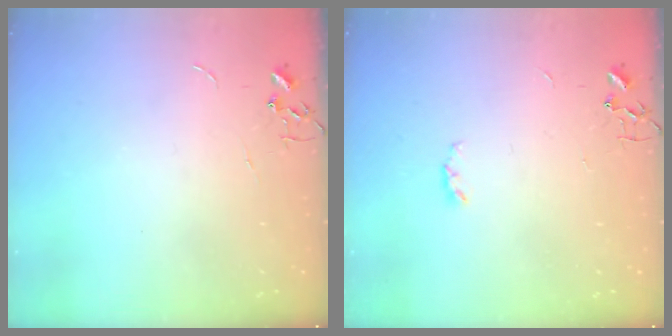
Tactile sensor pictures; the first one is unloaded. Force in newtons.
{"total": 3.3, "press": 3.3, "slide": 0.5}